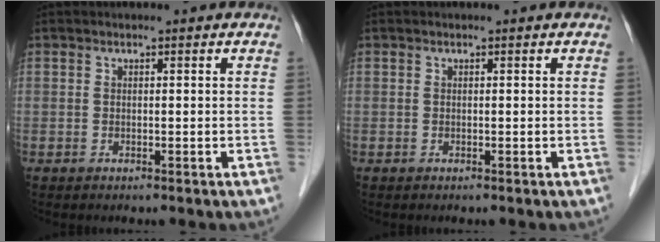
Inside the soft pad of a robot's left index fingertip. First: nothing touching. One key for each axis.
{"total": 0.0}